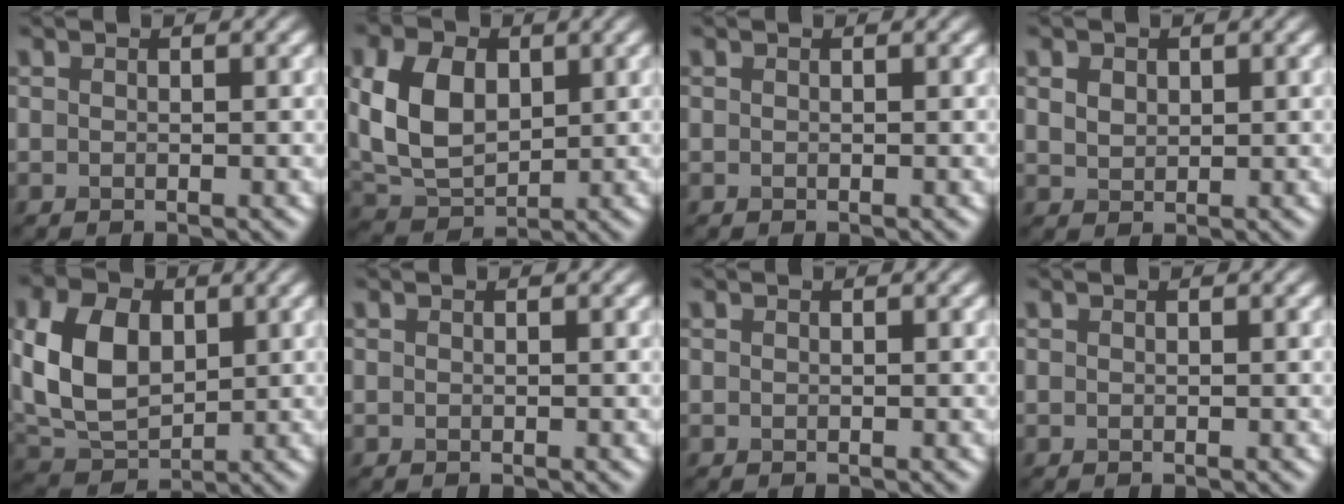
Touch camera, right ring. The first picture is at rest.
{"total": 7.5, "force": [1.4, 5.1, 5.4], "torque": [-0.123, 0.007, 0.023]}
{"total": 0.0}
{"total": 1.6, "force": [0.7, 1.2, 0.8], "torque": [-0.018, 0.000, 0.015]}
{"total": 8.7, "force": [1.4, 6.0, 6.2], "torque": [-0.148, 0.007, 0.021]}
{"total": 0.0}
{"total": 0.0}
{"total": 0.0}